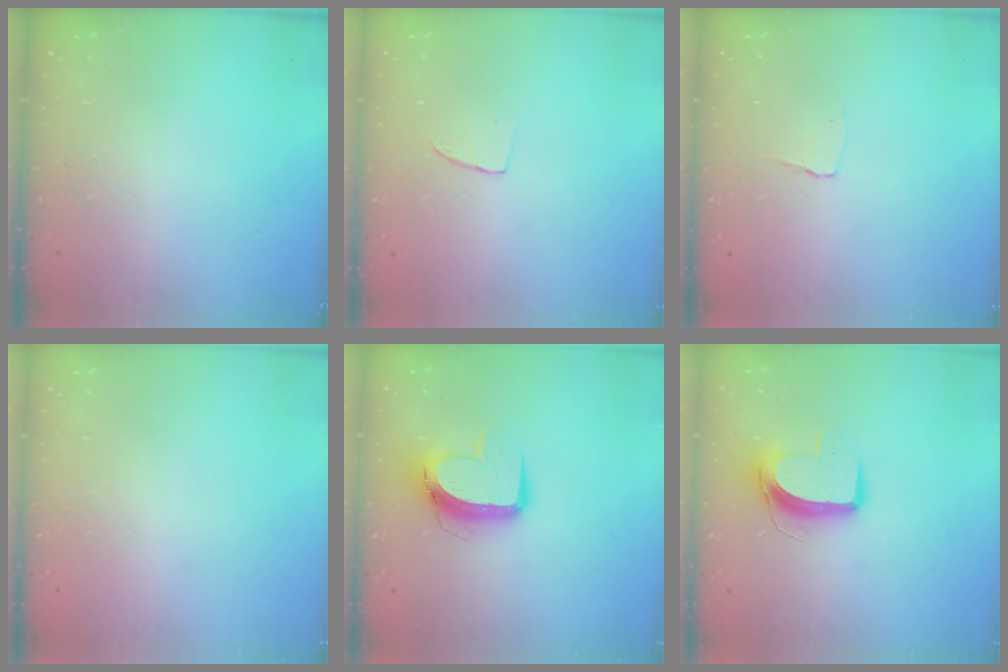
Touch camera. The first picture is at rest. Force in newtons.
{"total": 2.9, "press": 2.9, "slide": 0.2}
{"total": 2.9, "press": 2.9, "slide": 0.3}
{"total": 0.0}
{"total": 10.4, "press": 10.4, "slide": 1.1}
{"total": 10.2, "press": 10.2, "slide": 0.8}